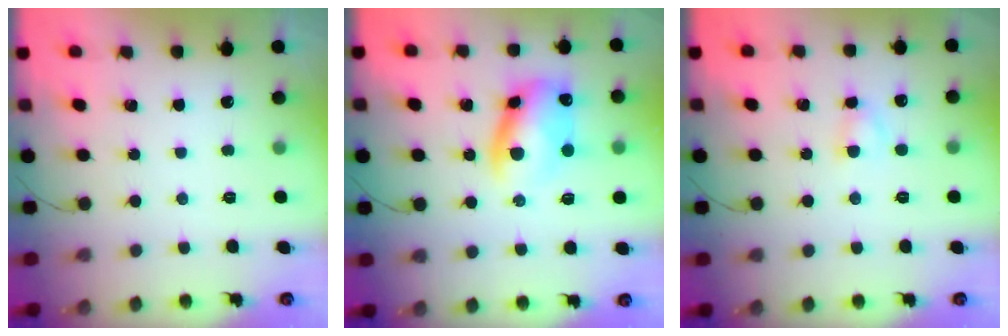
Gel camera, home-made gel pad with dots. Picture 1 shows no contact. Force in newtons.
{"total": 10.4, "press": 10.2, "slide": 1.9}
{"total": 3.0, "press": 2.7, "slide": 1.3}